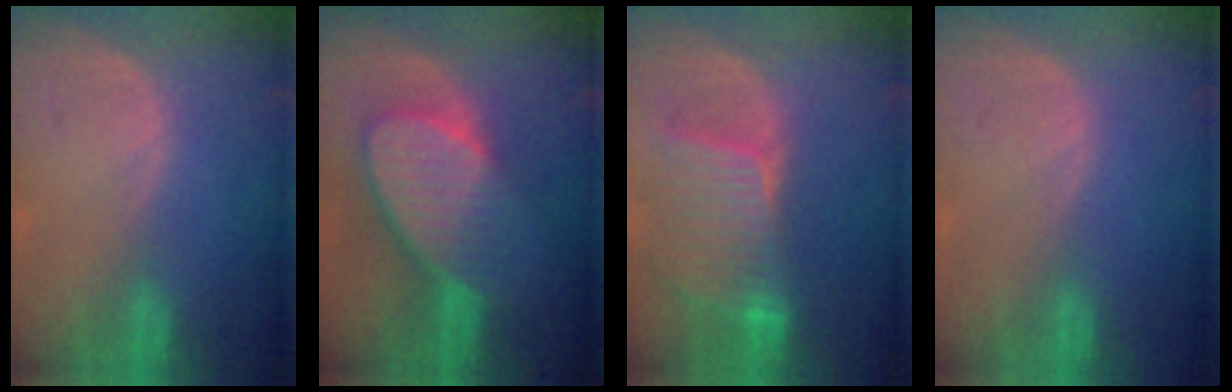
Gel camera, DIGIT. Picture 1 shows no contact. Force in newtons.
{"total": 9.2, "press": 8.2, "slide": 4.1}
{"total": 8.8, "press": 7.8, "slide": 4.1}
{"total": 0.0}